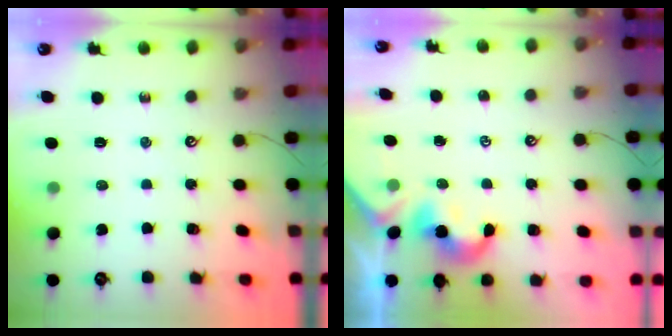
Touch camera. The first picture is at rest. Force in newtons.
{"total": 1.9, "press": 1.9, "slide": 0.5}